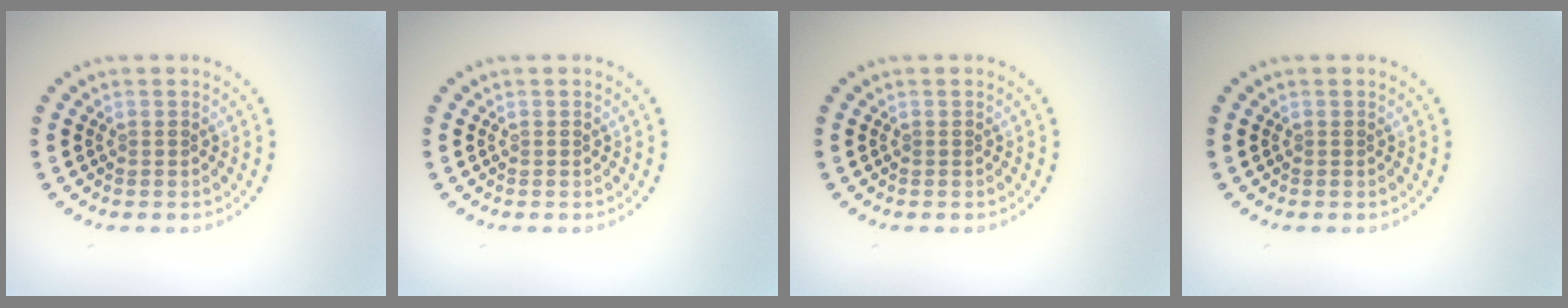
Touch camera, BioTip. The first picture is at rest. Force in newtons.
{"total": 0.0}
{"total": 0.0}
{"total": 0.0}